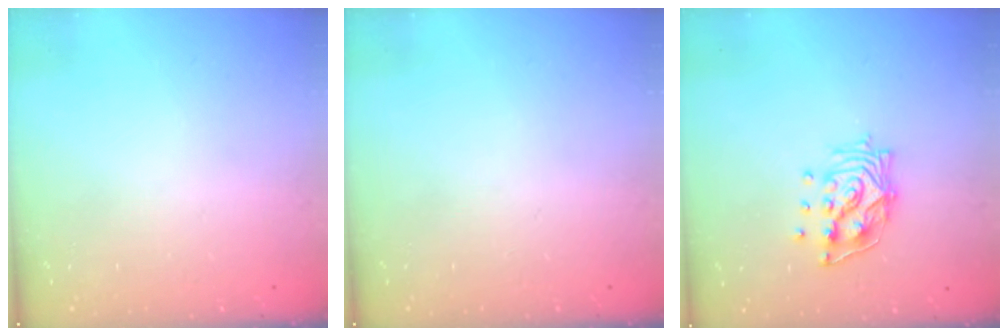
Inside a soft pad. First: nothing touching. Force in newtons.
{"total": 0.0}
{"total": 11.7, "press": 11.6, "slide": 1.4}